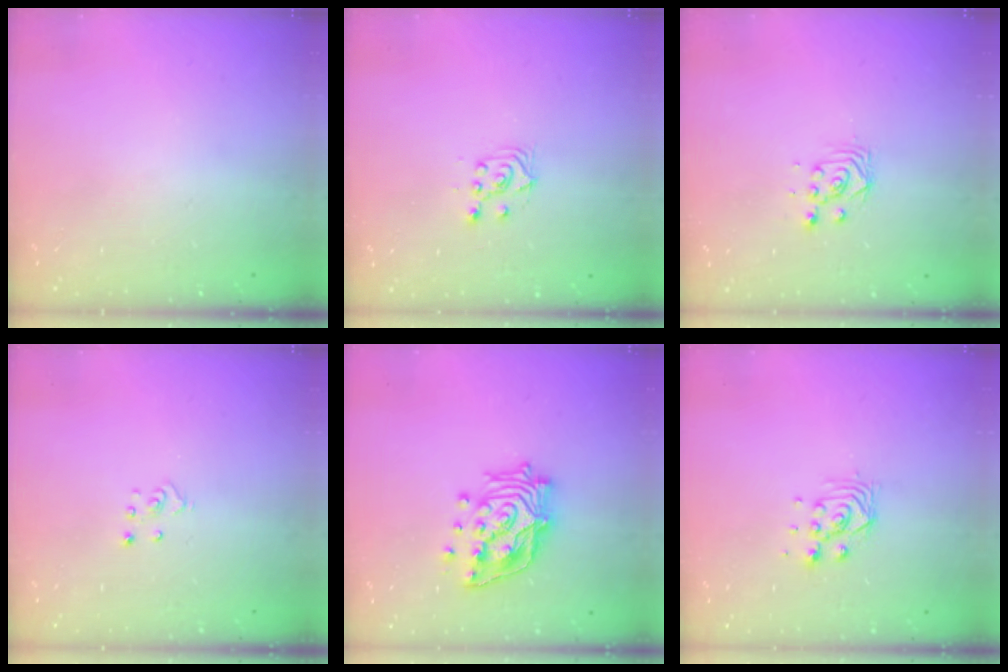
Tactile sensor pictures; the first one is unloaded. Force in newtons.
{"total": 5.0, "press": 5.0, "slide": 0.8}
{"total": 3.0, "press": 3.0, "slide": 0.2}
{"total": 2.8, "press": 2.8, "slide": 0.3}
{"total": 18.3, "press": 18.1, "slide": 2.4}
{"total": 3.9, "press": 3.8, "slide": 0.8}